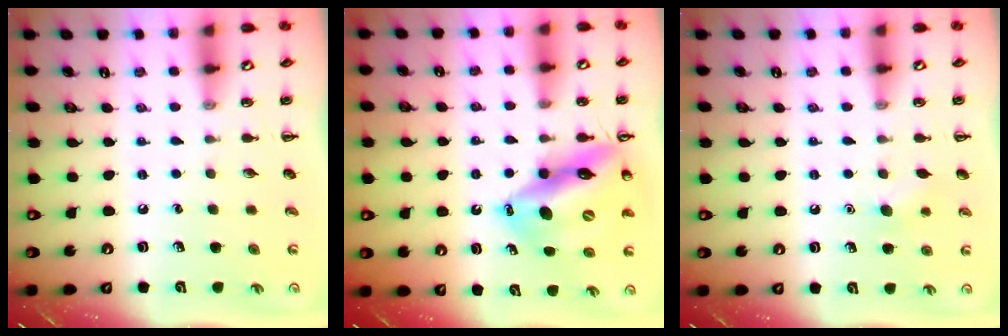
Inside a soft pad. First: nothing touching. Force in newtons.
{"total": 16.1, "press": 15.4, "slide": 4.5}
{"total": 7.0, "press": 6.7, "slide": 1.9}